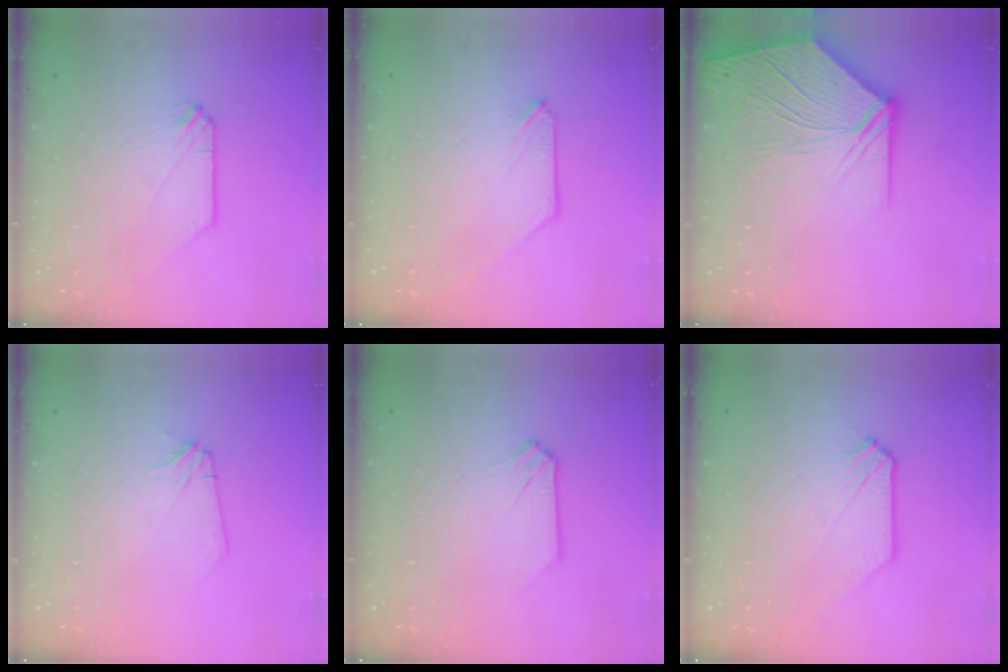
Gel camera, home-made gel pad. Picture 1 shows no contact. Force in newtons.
{"total": 0.0}
{"total": 16.2, "press": 16.0, "slide": 2.6}
{"total": 2.9, "press": 2.9, "slide": 0.5}
{"total": 0.0}
{"total": 0.7, "press": 0.7, "slide": 0.1}